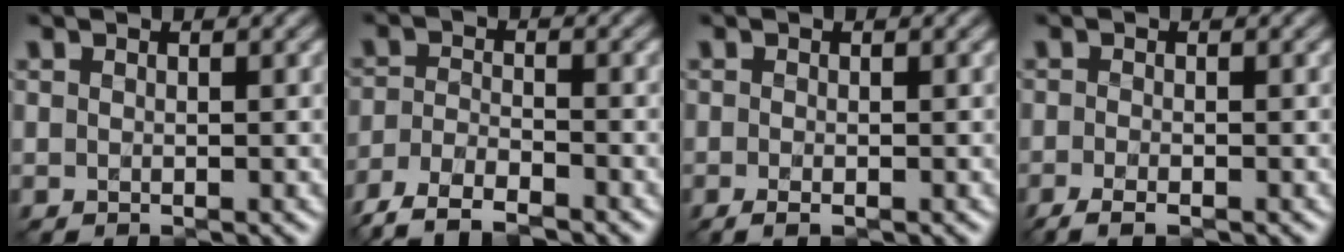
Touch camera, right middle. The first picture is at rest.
{"total": 5.1, "force": [-4.2, 1.3, 2.4], "torque": [-0.049, -0.008, -0.086]}
{"total": 1.1, "force": [-0.5, 0.3, 0.9], "torque": [-0.019, -0.005, -0.010]}
{"total": 2.2, "force": [-1.4, 0.6, 1.6], "torque": [-0.032, -0.006, -0.030]}